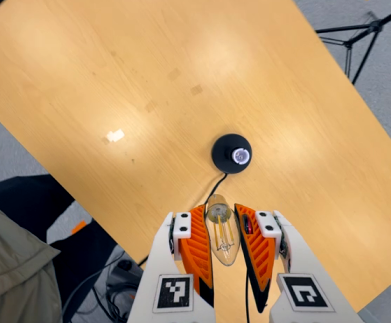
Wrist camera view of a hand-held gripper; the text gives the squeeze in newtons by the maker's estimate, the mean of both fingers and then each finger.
{"total": 21.3, "left": 22.9, "right": 19.6}